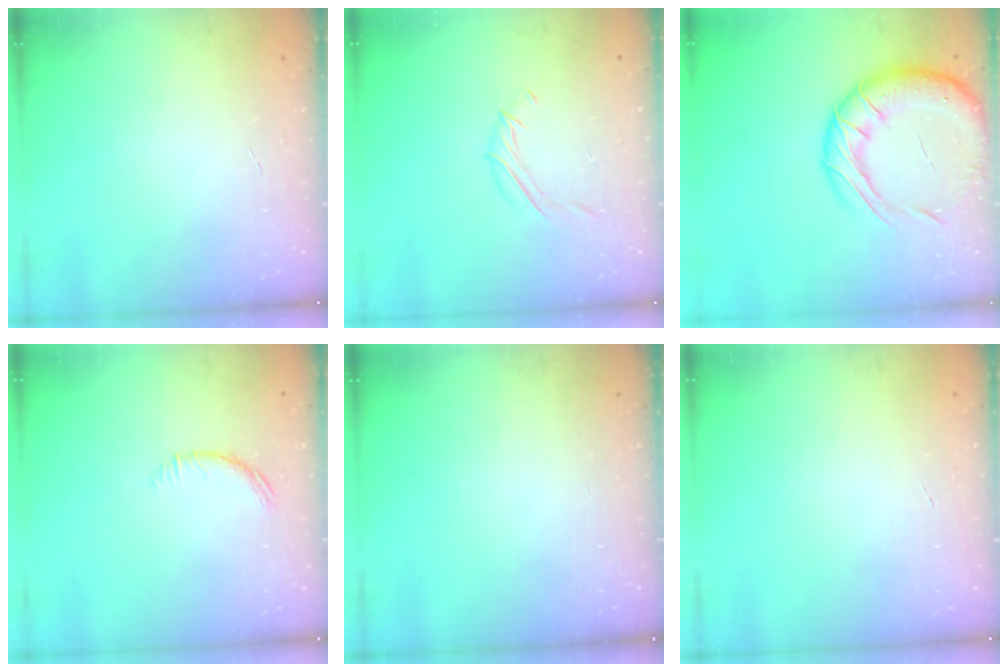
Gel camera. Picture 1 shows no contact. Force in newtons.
{"total": 6.0, "press": 5.7, "slide": 1.7}
{"total": 18.7, "press": 18.6, "slide": 1.6}
{"total": 8.8, "press": 8.6, "slide": 1.8}
{"total": 0.0}
{"total": 0.0}